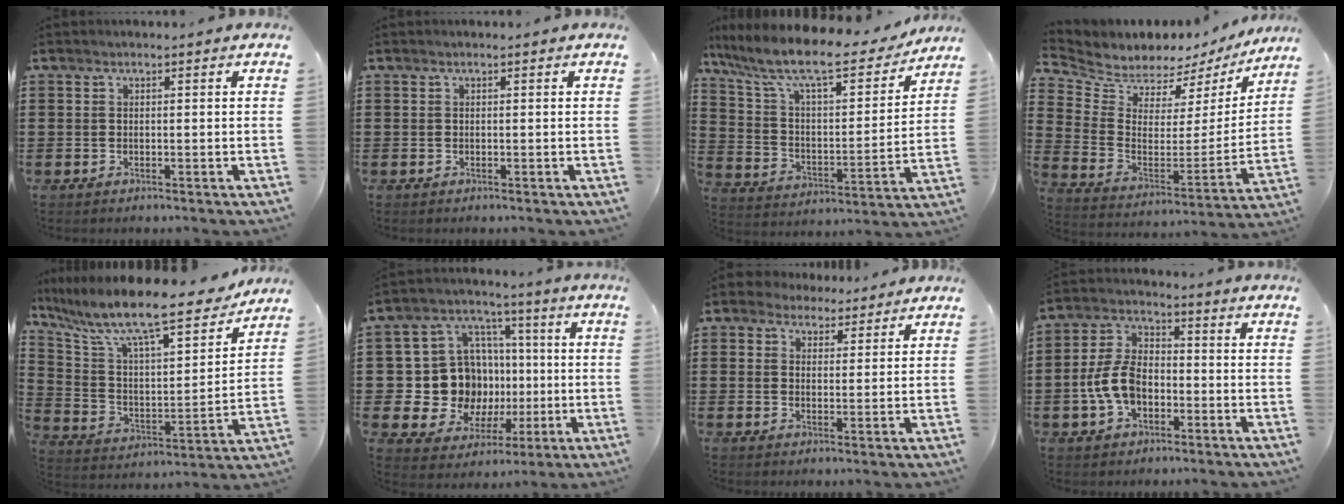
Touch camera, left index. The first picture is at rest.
{"total": 0.0}
{"total": 11.7, "force": [9.6, 1.9, 6.4], "torque": [-0.166, -0.059, 0.162]}
{"total": 5.2, "force": [4.9, 1.6, -0.4], "torque": [-0.032, -0.050, 0.084]}
{"total": 12.4, "force": [10.3, 1.5, 6.8], "torque": [-0.166, -0.074, 0.170]}
{"total": 13.5, "force": [0.1, 12.5, 5.3], "torque": [-0.129, 0.000, 0.018]}
{"total": 3.4, "force": [2.9, 1.8, 0.1], "torque": [-0.016, 0.005, 0.055]}
{"total": 8.3, "force": [-2.2, 5.3, 6.0], "torque": [-0.147, 0.007, -0.049]}